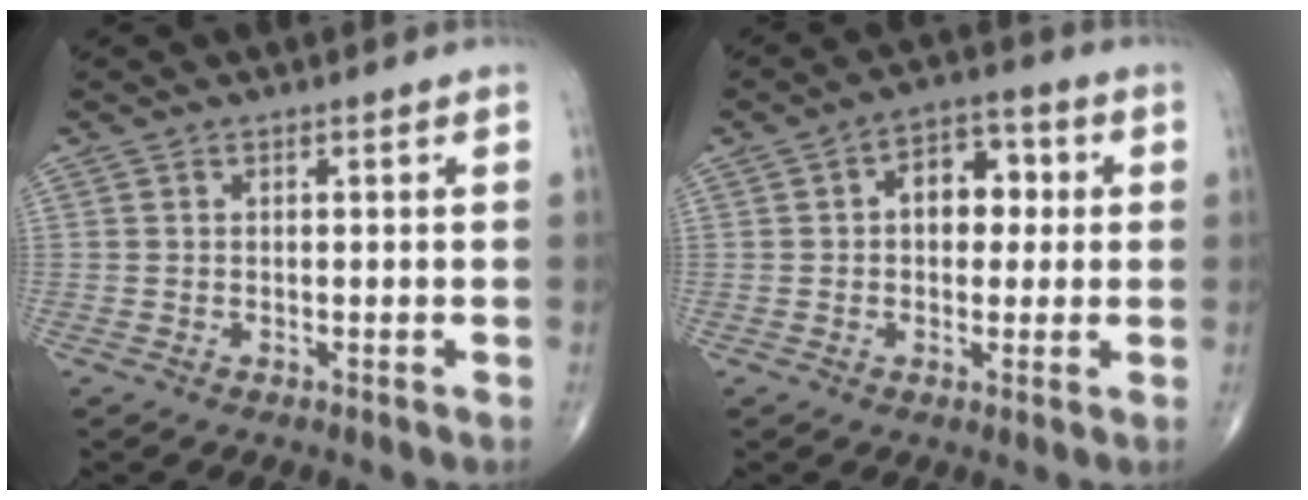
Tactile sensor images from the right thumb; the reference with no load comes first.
{"total": 8.3, "force": [1.1, 5.6, 6.0], "torque": [-0.048, 0.018, 0.008]}